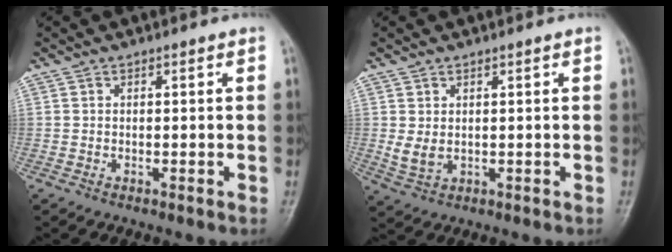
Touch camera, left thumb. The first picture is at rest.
{"total": 3.0, "force": [0.5, 2.0, 2.2], "torque": [-0.041, -0.007, 0.018]}